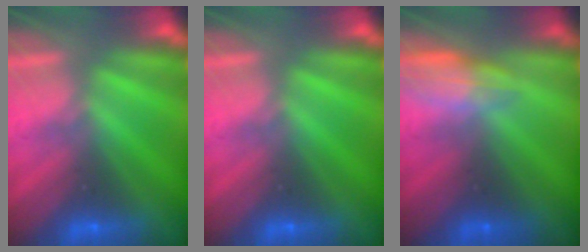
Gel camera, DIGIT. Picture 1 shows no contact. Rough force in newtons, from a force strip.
{"total": 0.0}
{"total": 2.8}